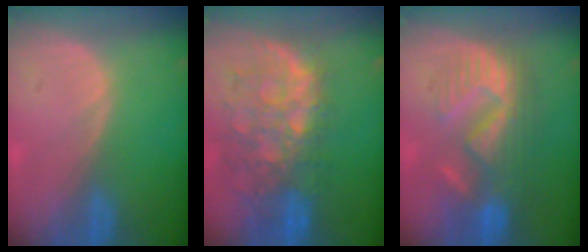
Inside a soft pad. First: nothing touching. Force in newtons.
{"total": 11.2, "press": 9.7, "slide": 5.5}
{"total": 9.4, "press": 9.2, "slide": 2.0}